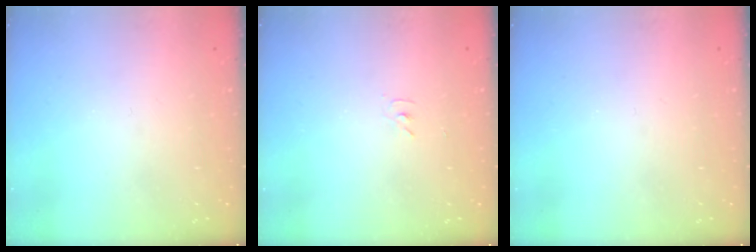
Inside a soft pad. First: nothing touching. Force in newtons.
{"total": 3.5, "press": 3.5, "slide": 0.5}
{"total": 0.0}